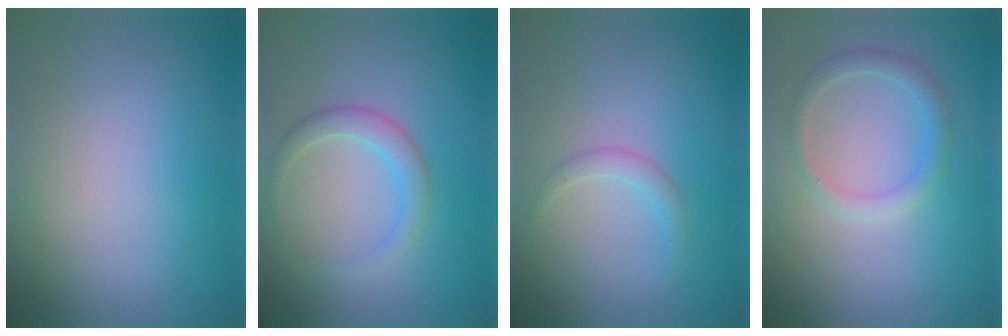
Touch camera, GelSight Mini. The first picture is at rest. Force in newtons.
{"total": 2.1, "press": 2.1, "slide": 0.1}
{"total": 1.2, "press": 1.2, "slide": 0.0}
{"total": 1.9, "press": 1.9, "slide": 0.1}